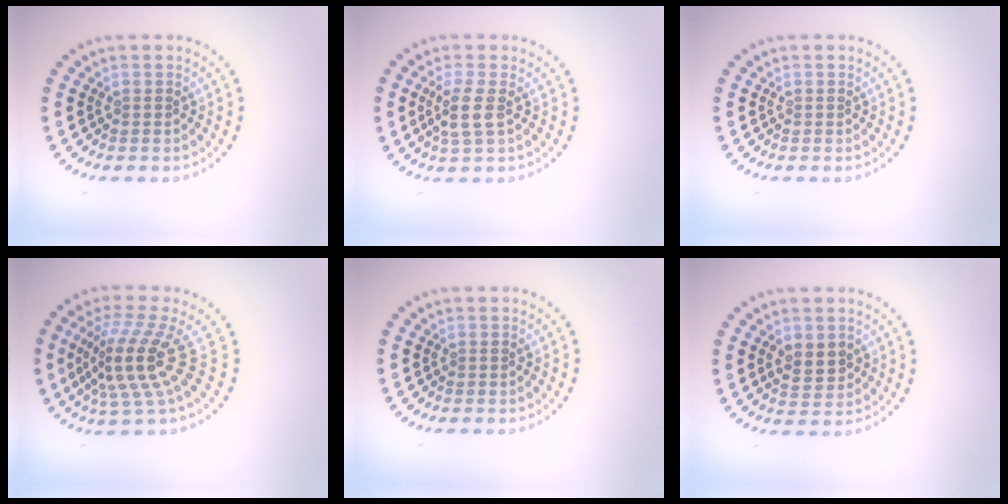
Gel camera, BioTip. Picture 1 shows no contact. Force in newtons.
{"total": 2.4, "press": 2.0, "slide": 1.3}
{"total": 0.0}
{"total": 5.2, "press": 3.6, "slide": 3.7}
{"total": 0.0}
{"total": 2.3, "press": 2.2, "slide": 0.3}